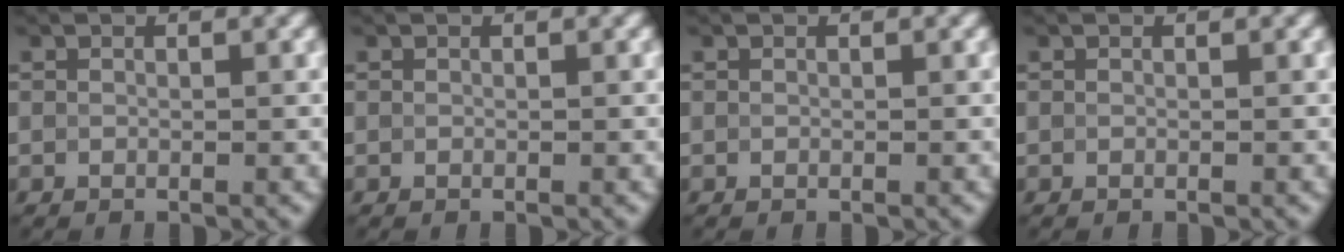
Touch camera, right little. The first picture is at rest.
{"total": 0.0}
{"total": 0.0}
{"total": 0.0}